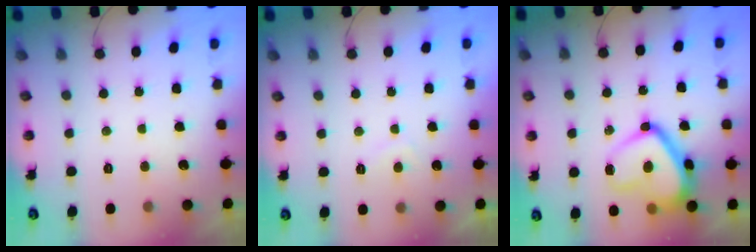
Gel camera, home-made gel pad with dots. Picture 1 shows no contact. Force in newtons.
{"total": 1.7, "press": 1.5, "slide": 0.7}
{"total": 16.7, "press": 16.6, "slide": 1.5}